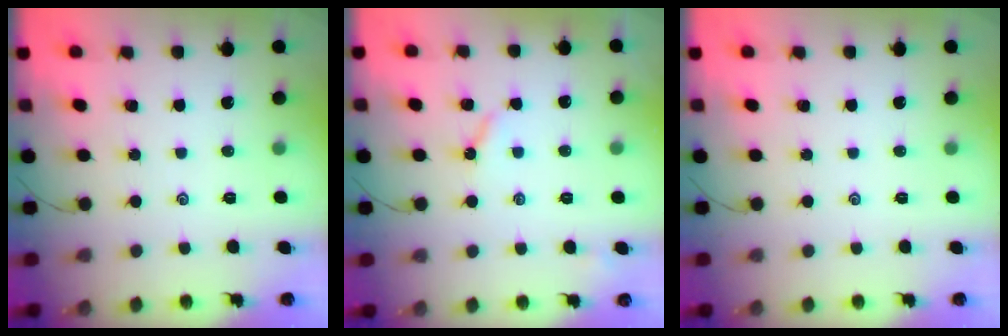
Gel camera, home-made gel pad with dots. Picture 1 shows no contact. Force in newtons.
{"total": 3.5, "press": 3.5, "slide": 0.6}
{"total": 0.0}